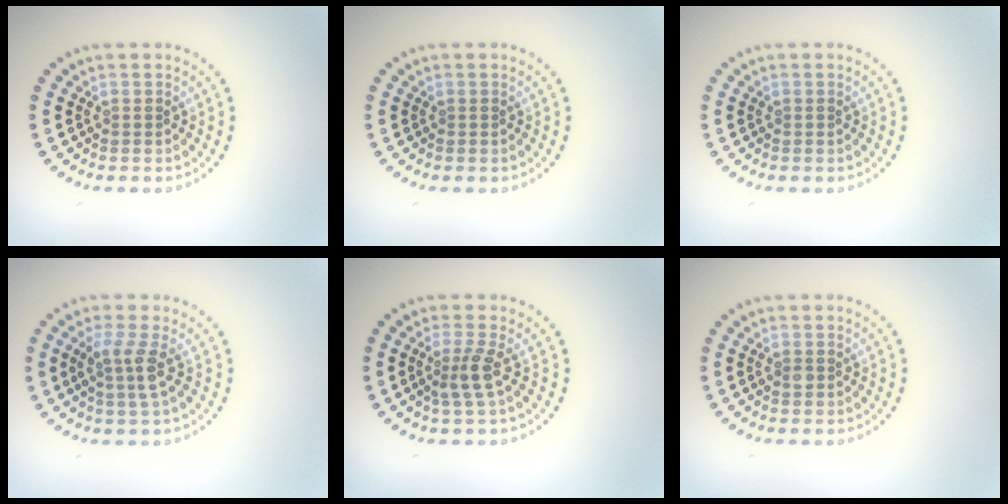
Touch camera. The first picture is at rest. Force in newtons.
{"total": 0.0}
{"total": 0.0}
{"total": 2.6, "press": 2.1, "slide": 1.5}
{"total": 2.3, "press": 1.7, "slide": 1.6}
{"total": 0.8, "press": 0.8, "slide": 0.1}